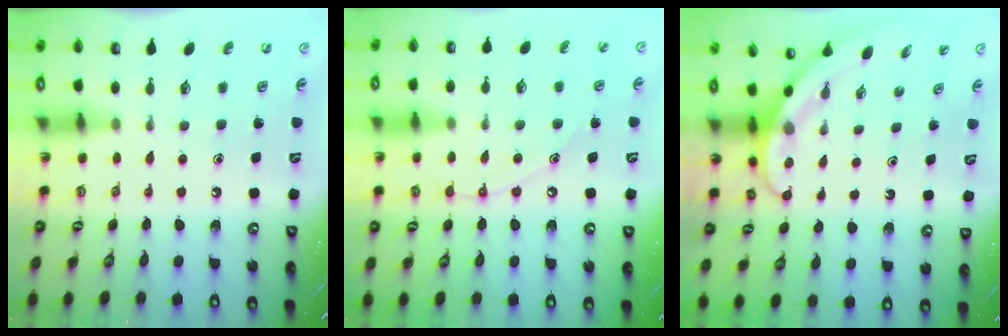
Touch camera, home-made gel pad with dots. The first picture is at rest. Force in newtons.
{"total": 8.0, "press": 8.0, "slide": 0.7}
{"total": 3.8, "press": 3.8, "slide": 0.3}